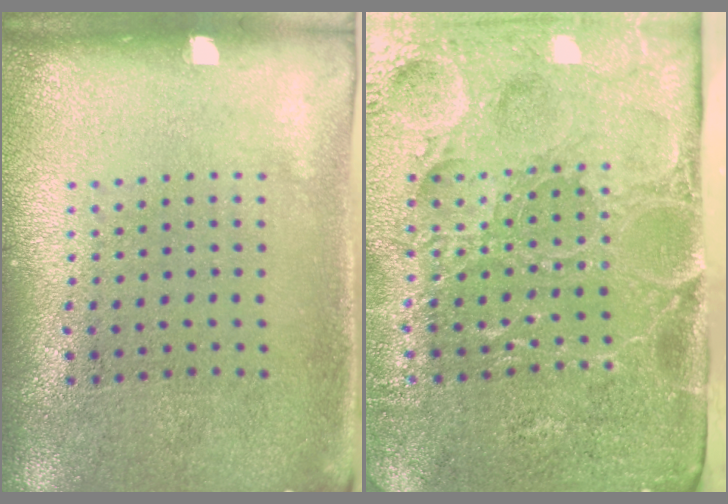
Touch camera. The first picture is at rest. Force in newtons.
{"total": 5.0, "press": 4.2, "slide": 2.6}